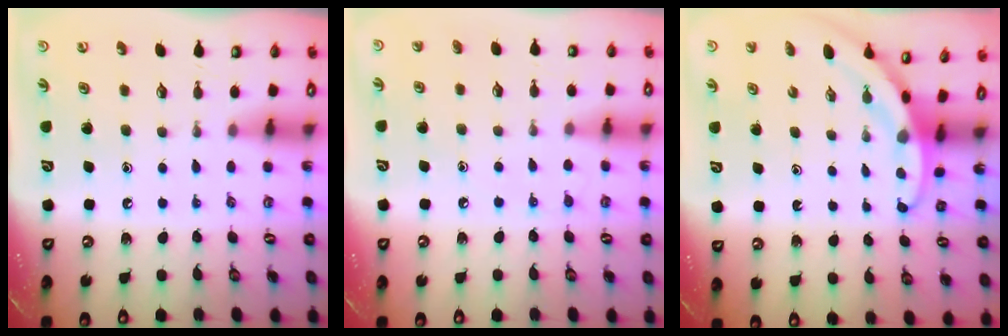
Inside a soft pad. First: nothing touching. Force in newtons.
{"total": 4.6, "press": 4.5, "slide": 0.8}
{"total": 2.9, "press": 2.9, "slide": 0.1}